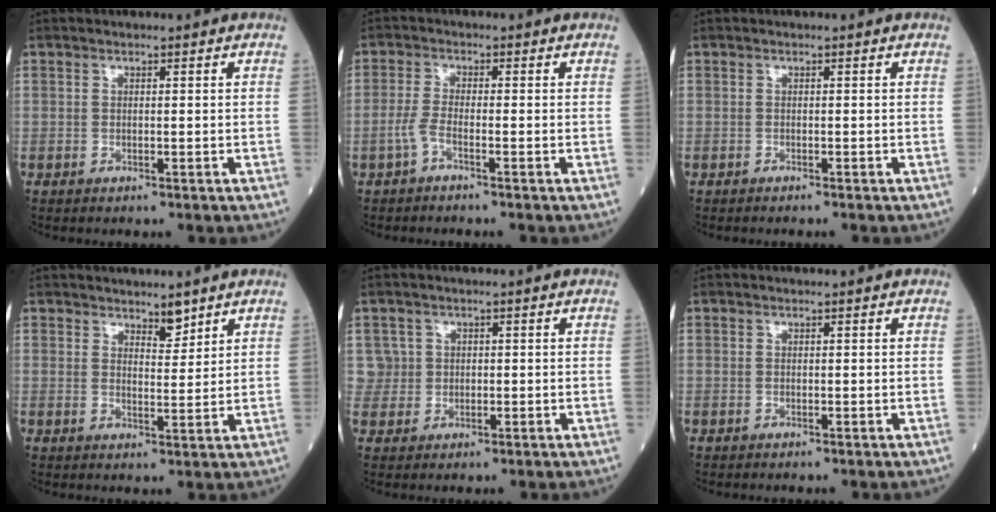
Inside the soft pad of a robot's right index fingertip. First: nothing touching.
{"total": 2.4, "force": [-1.3, 0.2, 1.9], "torque": [-0.047, -0.001, -0.032]}
{"total": 1.0, "force": [-0.9, -0.1, 0.4], "torque": [-0.002, 0.002, -0.009]}
{"total": 2.8, "force": [2.5, 0.8, 1.0], "torque": [-0.016, -0.006, 0.046]}
{"total": 2.7, "force": [0.7, 2.6, -0.4], "torque": [0.020, 0.008, 0.010]}
{"total": 0.0}